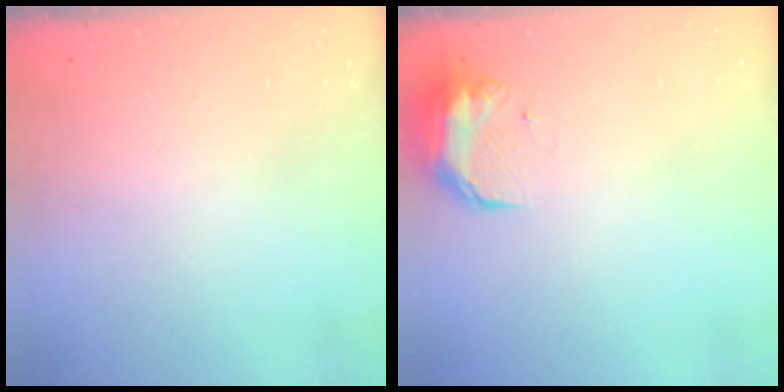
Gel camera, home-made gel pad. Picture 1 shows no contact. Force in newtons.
{"total": 11.2, "press": 9.8, "slide": 5.5}